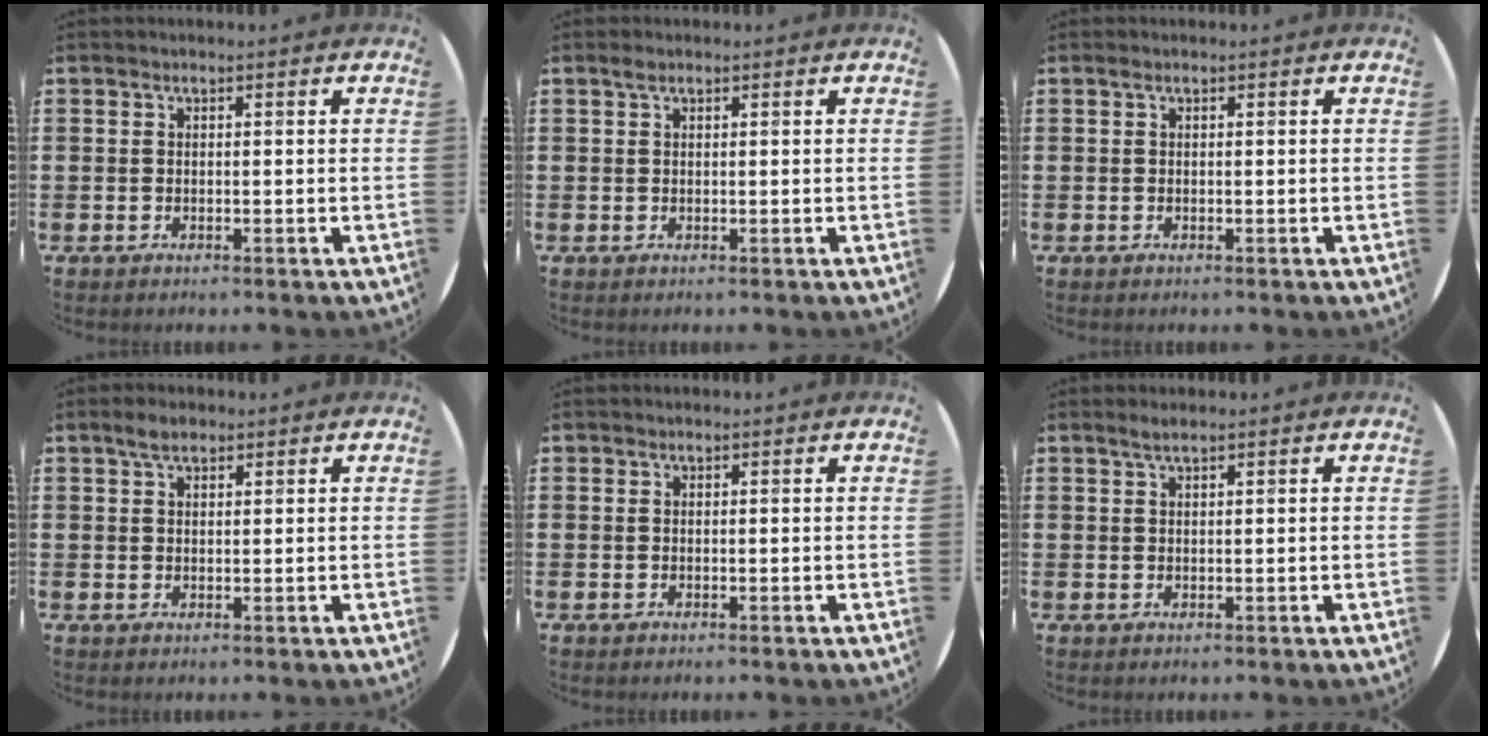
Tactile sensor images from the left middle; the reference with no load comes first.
{"total": 0.8, "force": [0.5, 0.4, 0.5], "torque": [-0.010, 0.004, 0.008]}
{"total": 0.0}
{"total": 2.4, "force": [1.8, 1.0, 1.3], "torque": [-0.021, 0.004, 0.030]}
{"total": 0.0}
{"total": 1.3, "force": [1.0, 0.0, 0.8], "torque": [-0.016, 0.002, 0.018]}